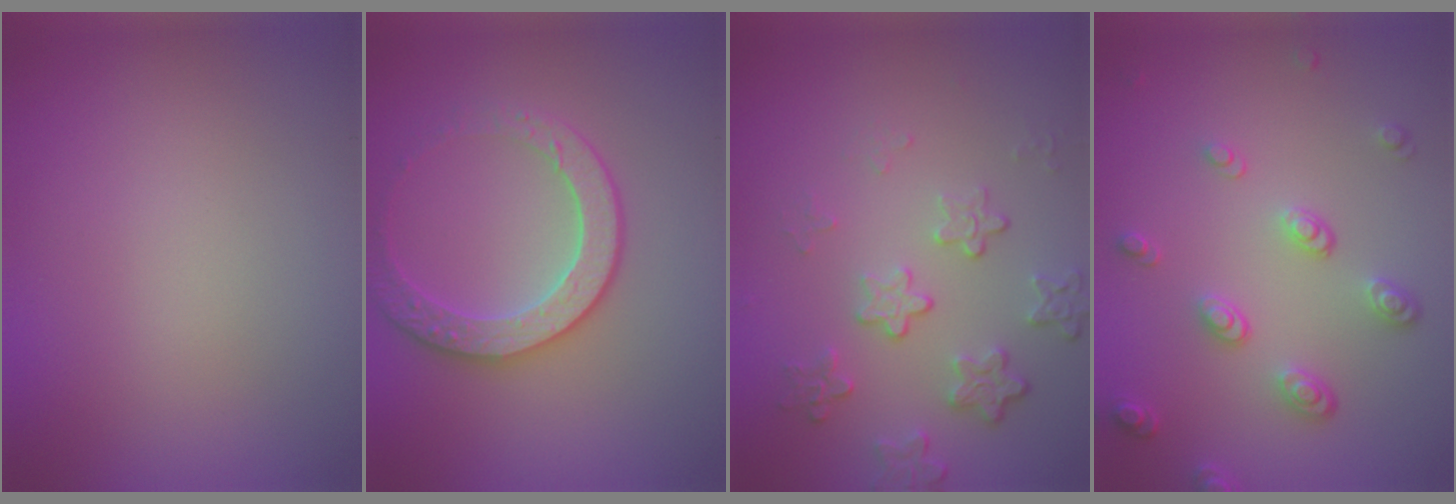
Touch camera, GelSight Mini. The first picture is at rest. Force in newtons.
{"total": 3.7, "press": 3.7, "slide": 0.7}
{"total": 4.0, "press": 3.0, "slide": 2.8}
{"total": 3.6, "press": 2.8, "slide": 2.3}